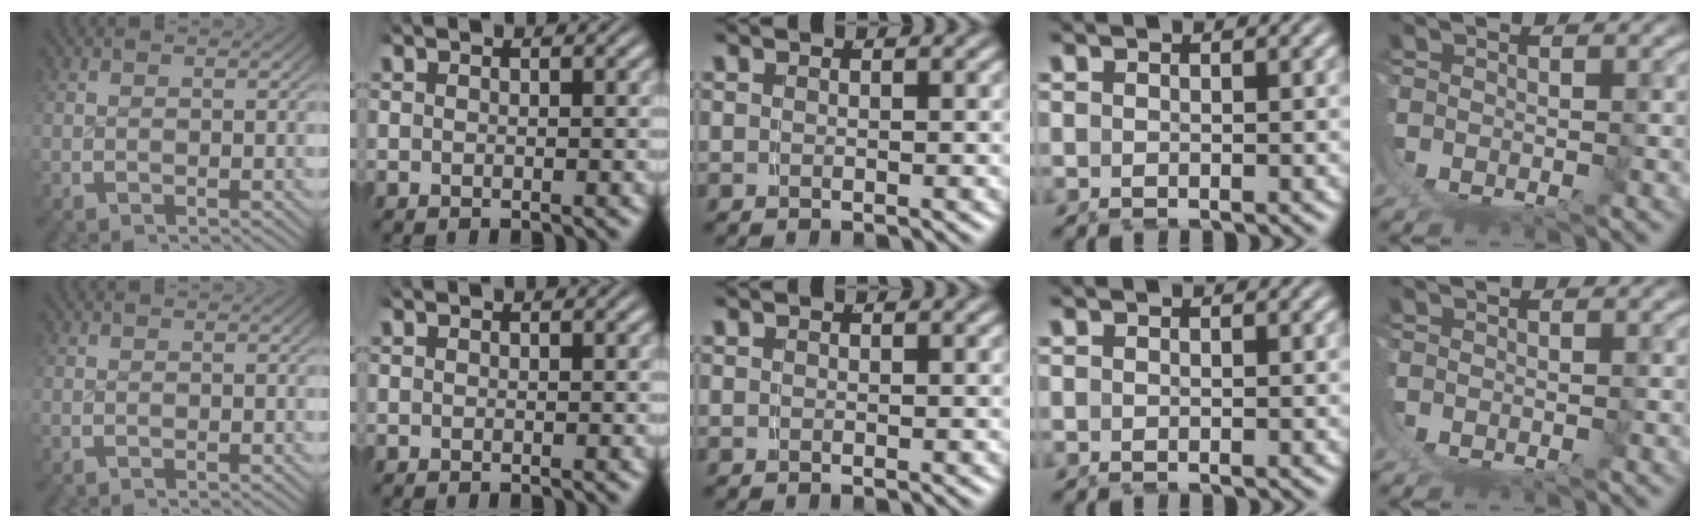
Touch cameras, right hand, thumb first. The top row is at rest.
{}